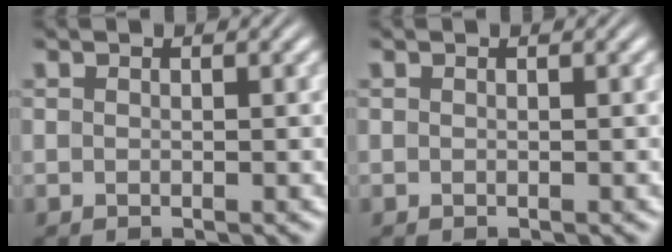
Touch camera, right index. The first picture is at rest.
{"total": 0.0}